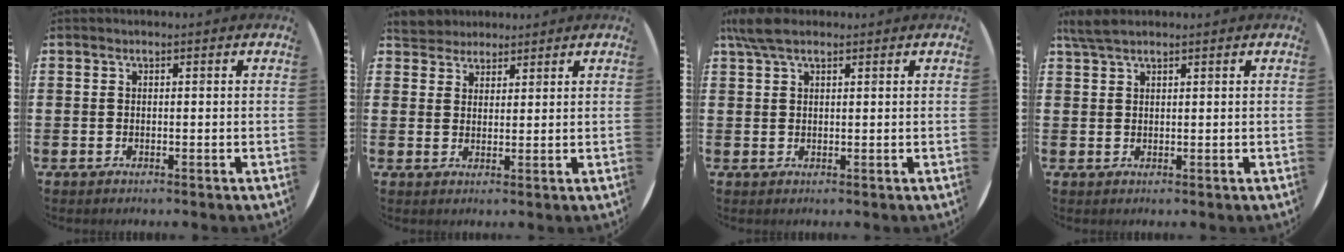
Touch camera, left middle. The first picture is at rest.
{"total": 3.8, "force": [3.5, 1.4, -0.1], "torque": [-0.010, -0.001, 0.069]}
{"total": 3.7, "force": [2.6, 1.2, 2.3], "torque": [-0.051, 0.008, 0.047]}
{"total": 2.5, "force": [2.0, 0.5, 1.3], "torque": [-0.029, 0.005, 0.037]}